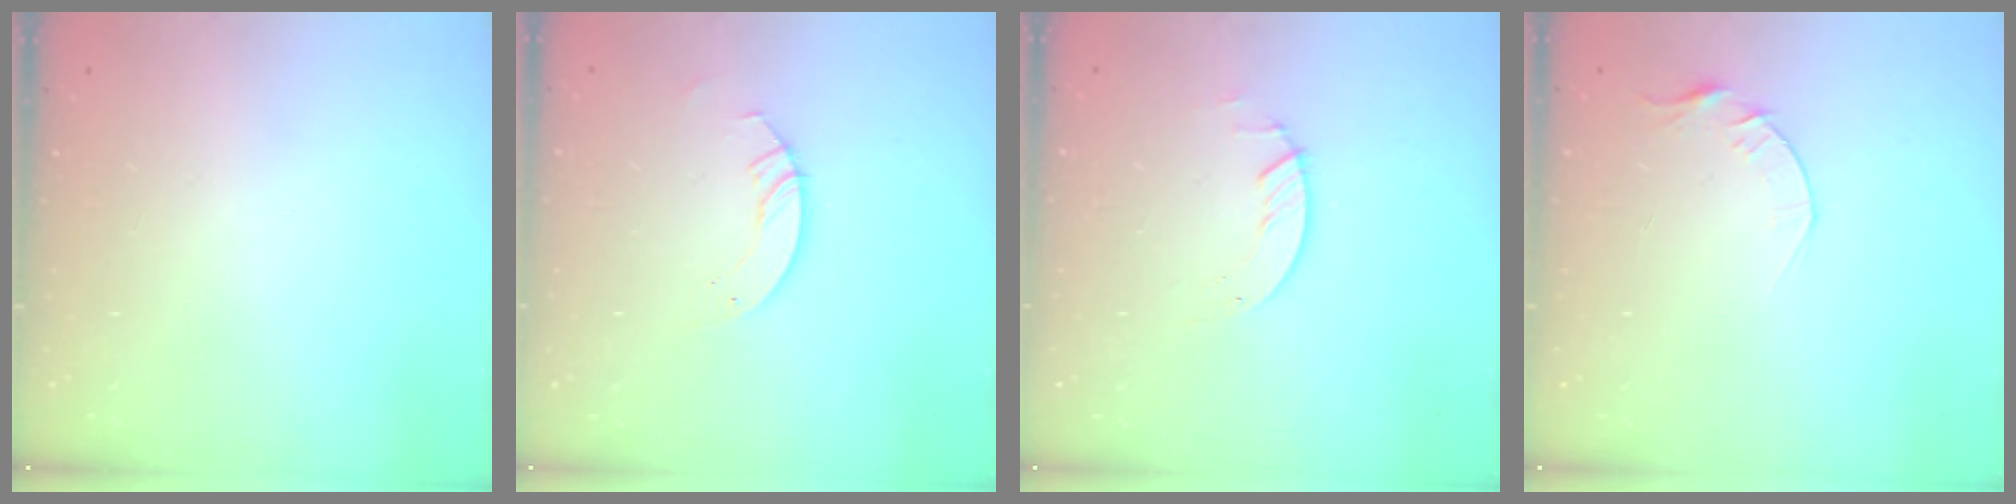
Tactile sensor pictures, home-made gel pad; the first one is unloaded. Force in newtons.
{"total": 3.5, "press": 3.5, "slide": 0.3}
{"total": 1.3, "press": 1.2, "slide": 0.1}
{"total": 4.1, "press": 4.0, "slide": 0.5}